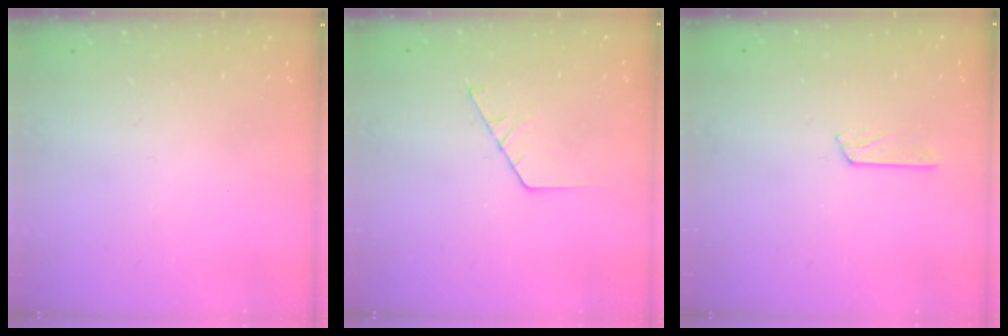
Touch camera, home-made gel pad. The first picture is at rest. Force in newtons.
{"total": 2.6, "press": 2.6, "slide": 0.3}
{"total": 3.7, "press": 3.7, "slide": 0.4}